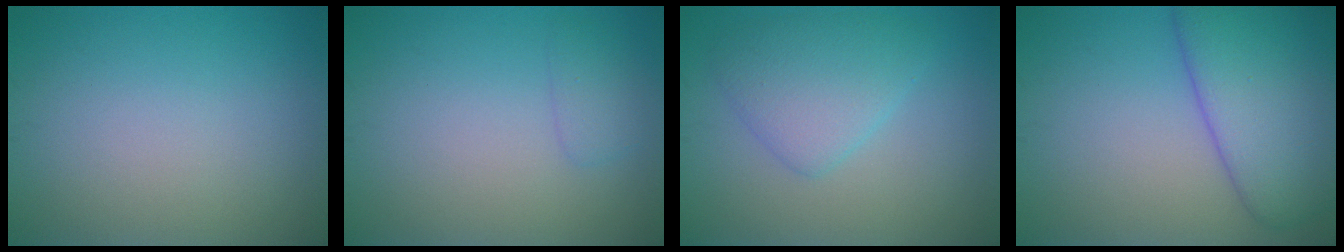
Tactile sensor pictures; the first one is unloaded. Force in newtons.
{"total": 1.4, "press": 1.4, "slide": 0.1}
{"total": 3.9, "press": 3.9, "slide": 0.1}
{"total": 8.2, "press": 8.2, "slide": 0.4}